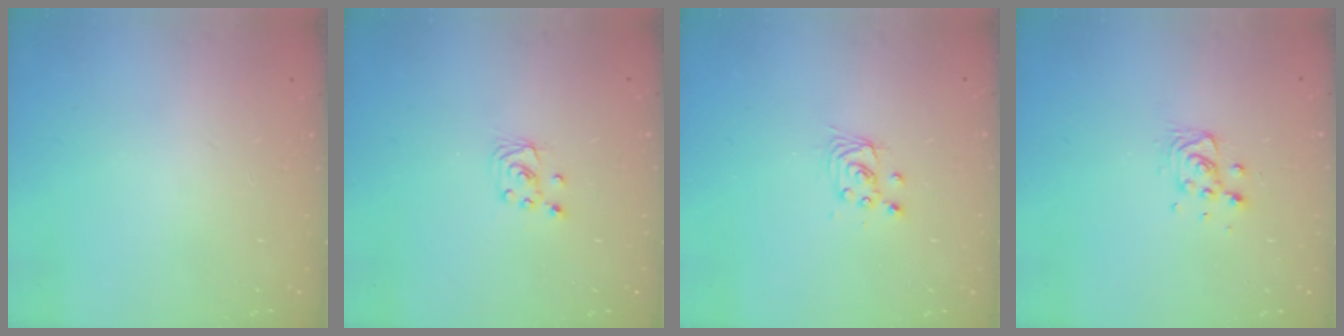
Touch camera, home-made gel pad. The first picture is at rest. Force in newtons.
{"total": 2.7, "press": 2.7, "slide": 0.2}
{"total": 2.7, "press": 2.7, "slide": 0.2}
{"total": 9.3, "press": 9.0, "slide": 2.3}